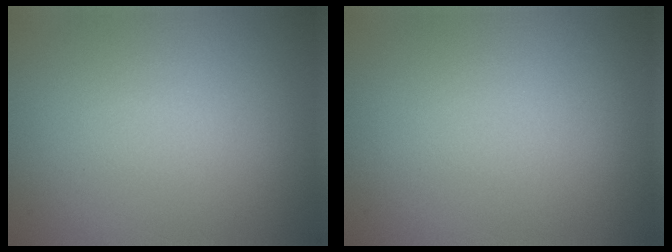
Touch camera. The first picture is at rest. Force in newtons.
{"total": 0.0}